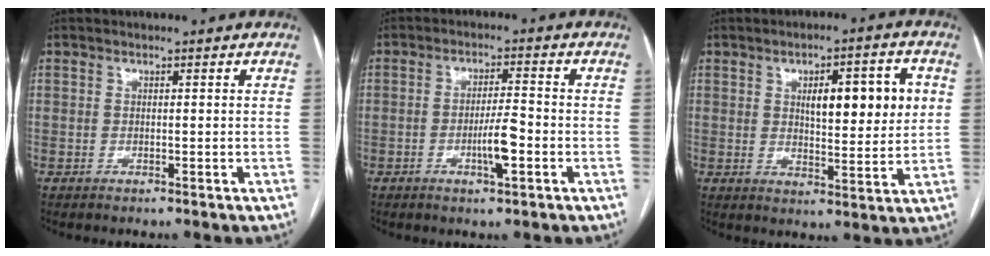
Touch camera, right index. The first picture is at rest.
{"total": 5.2, "force": [-1.8, 0.6, 4.8], "torque": [-0.087, -0.002, -0.030]}
{"total": 10.6, "force": [2.7, 3.0, 9.8], "torque": [-0.141, 0.011, 0.042]}